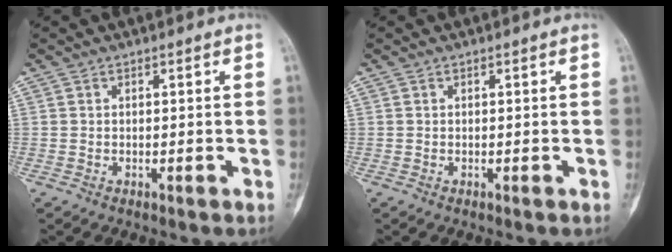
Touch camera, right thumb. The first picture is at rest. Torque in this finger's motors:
{"motor_torque": [0.00, 0.00, 0.07, -0.03, 0.01]}